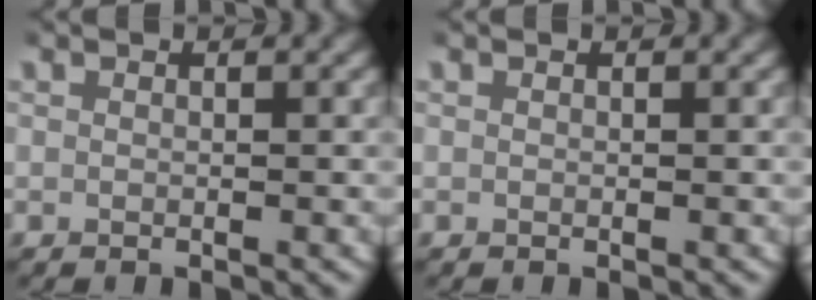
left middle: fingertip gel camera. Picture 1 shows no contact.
{"total": 0.0}